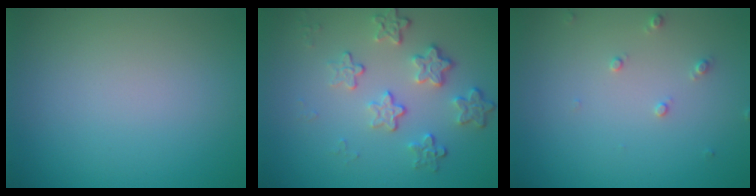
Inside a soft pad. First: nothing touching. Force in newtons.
{"total": 4.4, "press": 3.1, "slide": 3.1}
{"total": 1.1, "press": 1.1, "slide": 0.2}